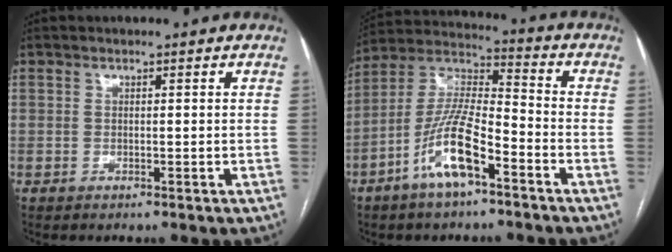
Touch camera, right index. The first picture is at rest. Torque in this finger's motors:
{"motor_torque": [0.74, -0.64, 0.08, 0.00]}